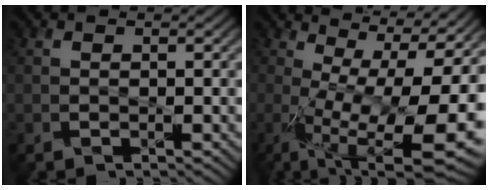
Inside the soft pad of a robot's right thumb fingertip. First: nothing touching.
{"total": 15.8, "force": [-0.5, 5.7, 14.8], "torque": [-0.239, -0.010, 0.009]}